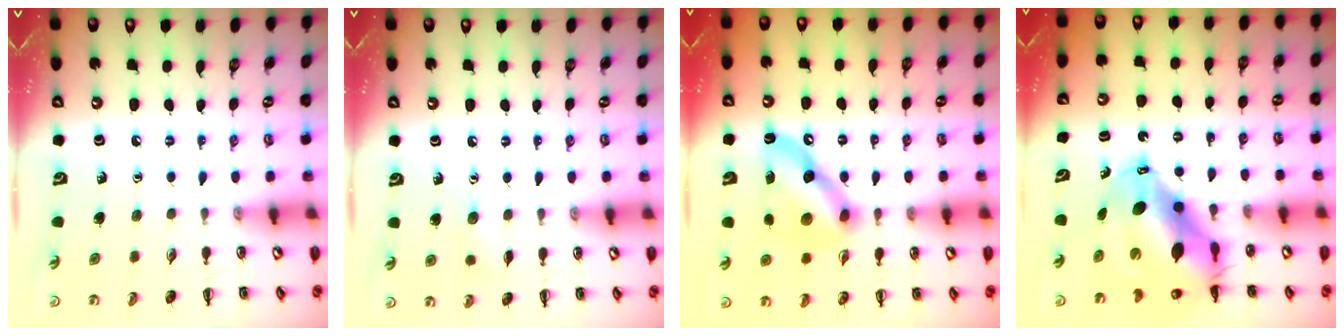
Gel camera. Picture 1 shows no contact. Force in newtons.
{"total": 4.1, "press": 3.9, "slide": 1.1}
{"total": 12.6, "press": 12.5, "slide": 1.3}
{"total": 13.0, "press": 12.5, "slide": 3.4}